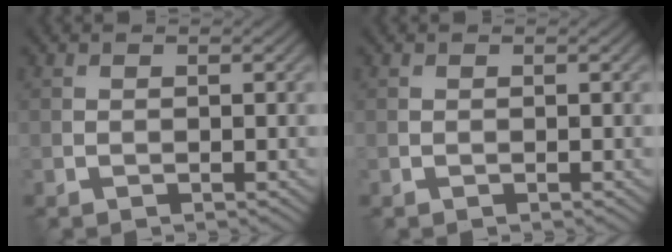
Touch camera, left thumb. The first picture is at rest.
{"total": 0.0}